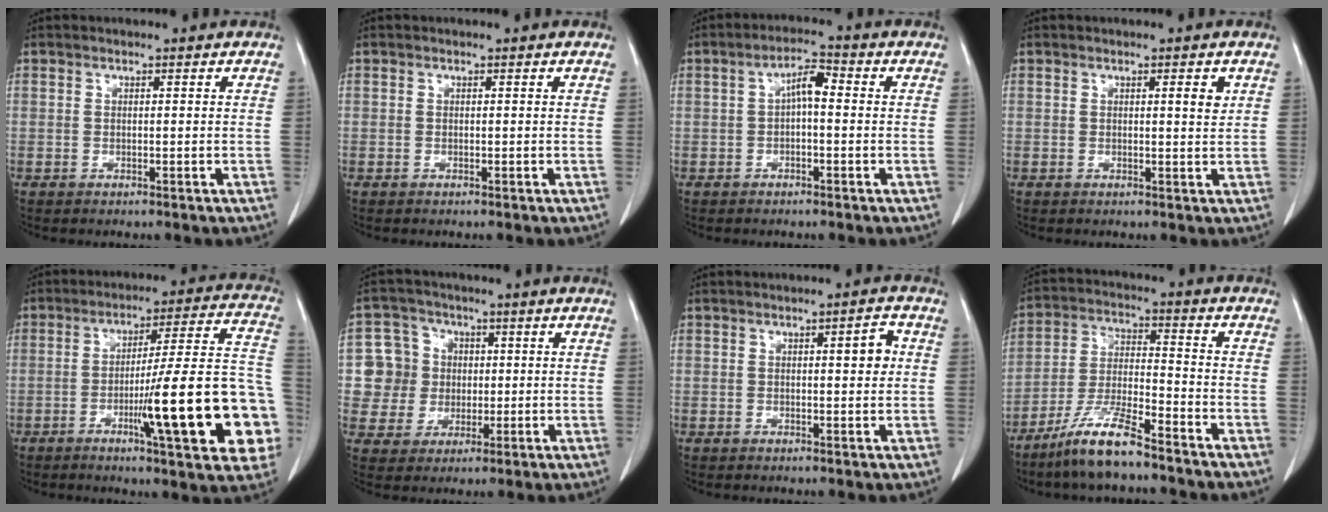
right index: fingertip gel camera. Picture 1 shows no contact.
{"total": 0.0}
{"total": 4.2, "force": [0.2, 1.3, 3.9], "torque": [-0.070, 0.018, 0.001]}
{"total": 1.9, "force": [0.8, 0.3, 1.7], "torque": [-0.025, -0.002, 0.010]}
{"total": 21.9, "force": [-6.0, 1.8, 21.0], "torque": [-0.208, 0.019, -0.079]}
{"total": 7.8, "force": [0.7, 7.7, 1.0], "torque": [-0.020, 0.025, 0.019]}
{"total": 3.1, "force": [0.6, 0.8, 2.9], "torque": [-0.038, 0.004, 0.007]}
{"total": 9.7, "force": [-7.5, 0.9, 6.1], "torque": [-0.126, -0.020, -0.148]}